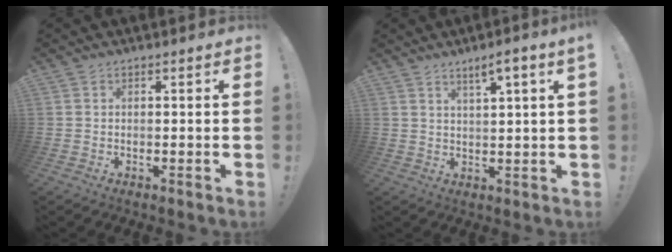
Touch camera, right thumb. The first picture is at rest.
{"total": 4.3, "force": [2.7, -0.4, 3.4], "torque": [-0.049, -0.013, 0.040]}